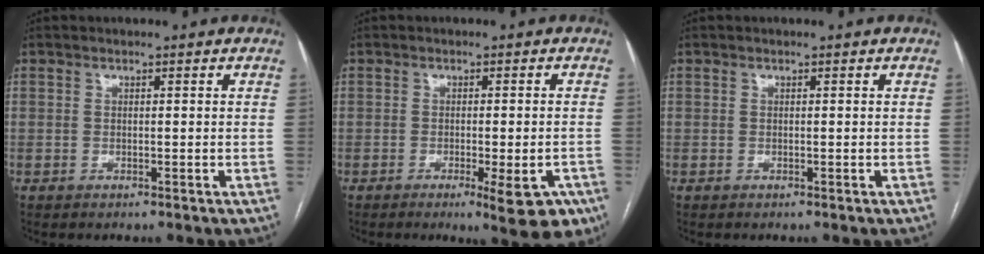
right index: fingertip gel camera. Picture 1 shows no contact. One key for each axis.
{"total": 7.3, "fx": -3.7, "fy": 1.6, "fz": 6.1, "tx": -0.065, "ty": -0.009, "tz": -0.043}
{"total": 0.0}